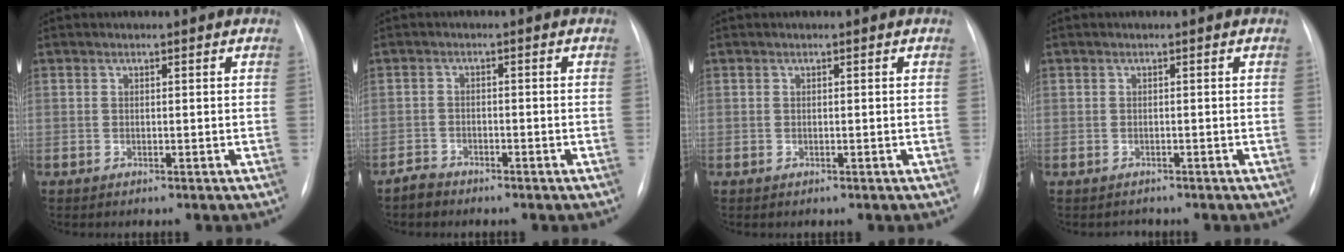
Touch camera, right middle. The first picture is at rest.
{"total": 2.0, "force": [-1.8, 0.9, -0.1], "torque": [-0.003, 0.003, -0.034]}
{"total": 0.0}
{"total": 1.2, "force": [-0.9, 0.7, -0.3], "torque": [-0.003, 0.000, -0.016]}